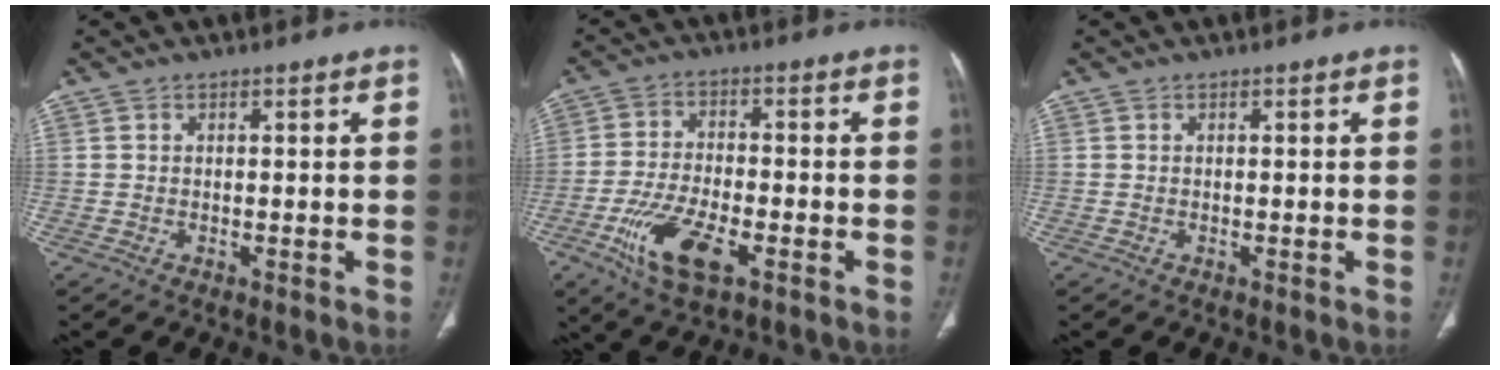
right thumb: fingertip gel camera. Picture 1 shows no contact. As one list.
[{"total": 11.1, "force": [-4.8, 4.7, 8.8], "torque": [-0.181, 0.007, -0.084]}, {"total": 0.0}]